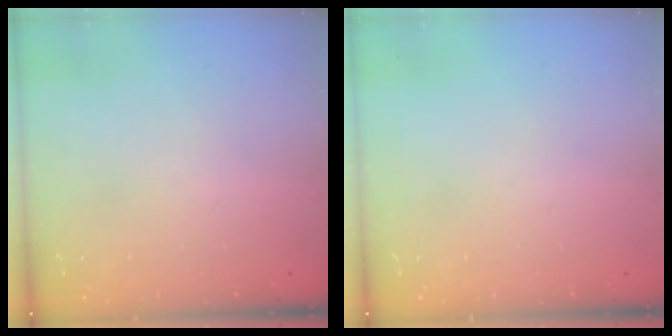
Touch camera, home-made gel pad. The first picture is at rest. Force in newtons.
{"total": 0.0}